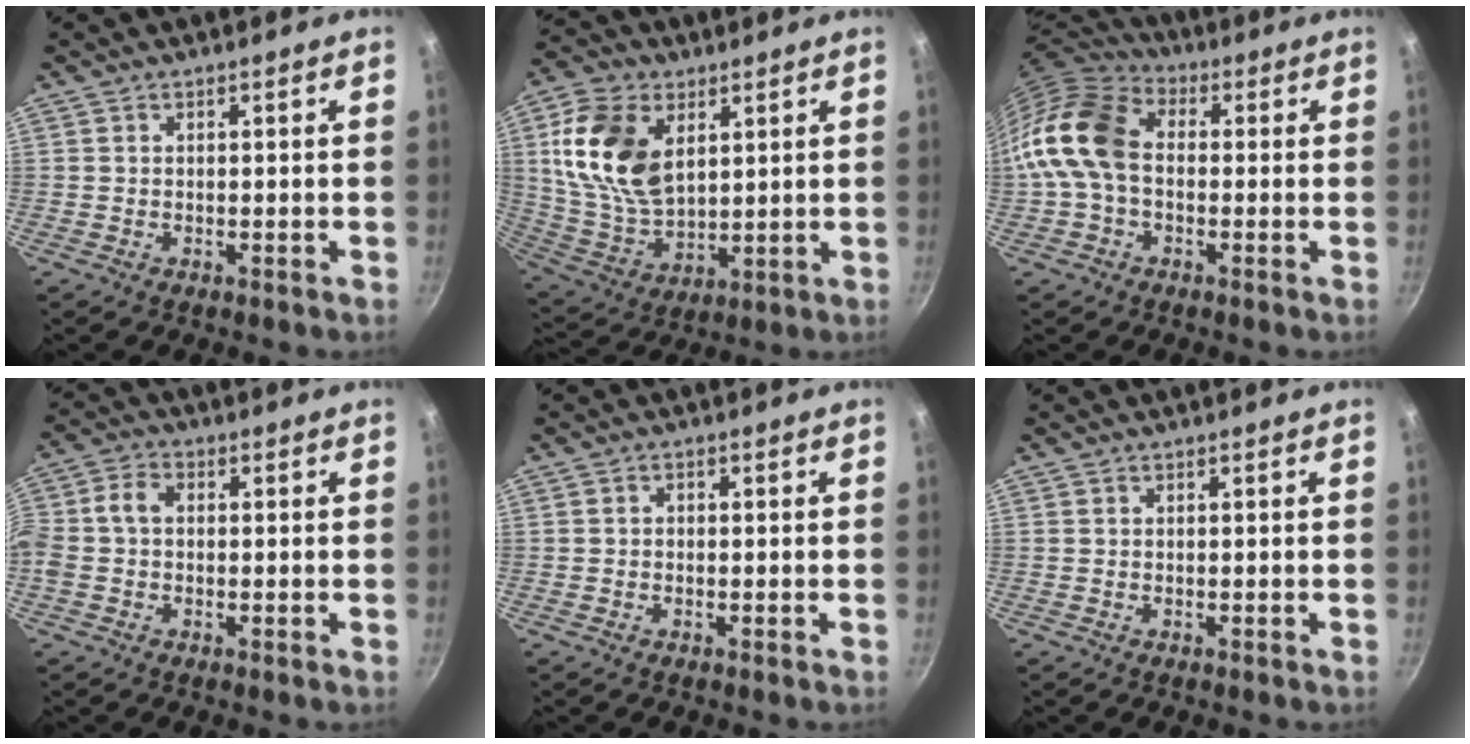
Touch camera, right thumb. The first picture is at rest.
{"total": 16.8, "force": [4.9, 10.7, 12.0], "torque": [-0.211, -0.017, 0.106]}
{"total": 14.5, "force": [-0.8, 10.2, 10.3], "torque": [-0.184, 0.035, -0.037]}
{"total": 6.4, "force": [0.0, 4.6, 4.4], "torque": [-0.095, 0.020, -0.017]}
{"total": 0.8, "force": [-0.3, 0.6, 0.4], "torque": [-0.007, 0.004, -0.007]}
{"total": 0.0}